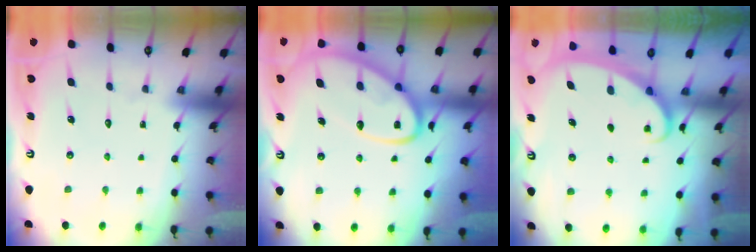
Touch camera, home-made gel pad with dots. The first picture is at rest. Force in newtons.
{"total": 13.7, "press": 13.7, "slide": 1.3}
{"total": 2.3, "press": 2.2, "slide": 0.3}